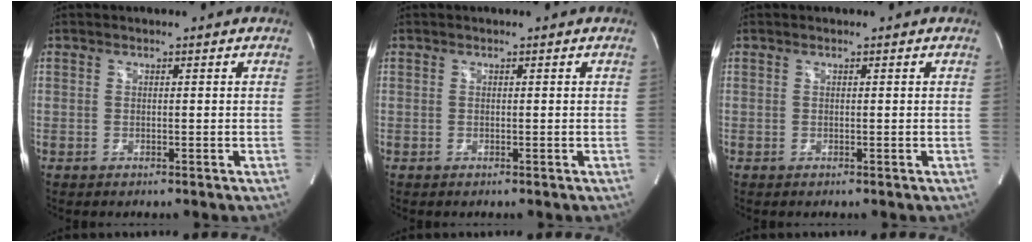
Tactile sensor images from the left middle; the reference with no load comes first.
{"total": 0.0}
{"total": 0.0}